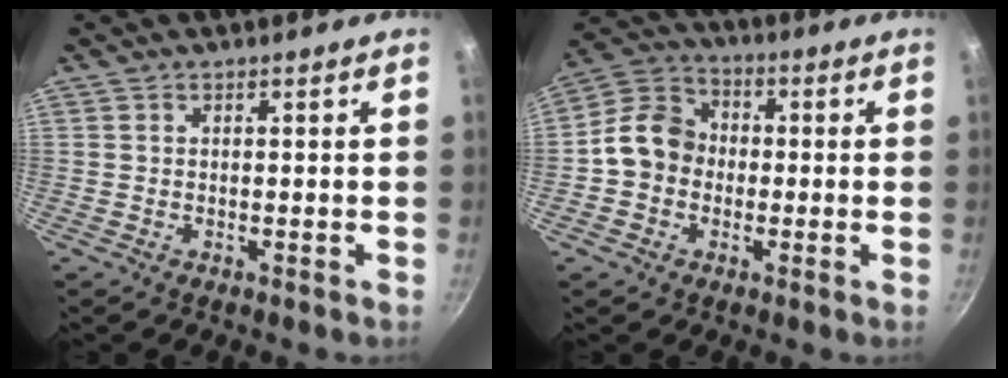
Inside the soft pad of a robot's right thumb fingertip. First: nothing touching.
{"total": 11.0, "force": [-1.2, 9.2, 6.0], "torque": [-0.073, 0.032, -0.044]}